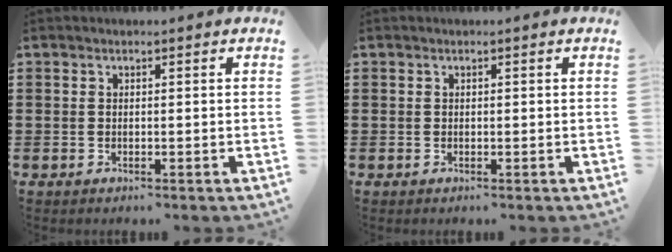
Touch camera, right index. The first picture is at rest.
{"total": 0.0}